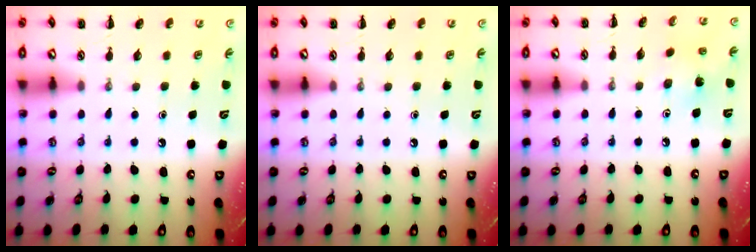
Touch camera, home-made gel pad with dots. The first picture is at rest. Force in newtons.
{"total": 0.0}
{"total": 3.6, "press": 3.5, "slide": 0.7}